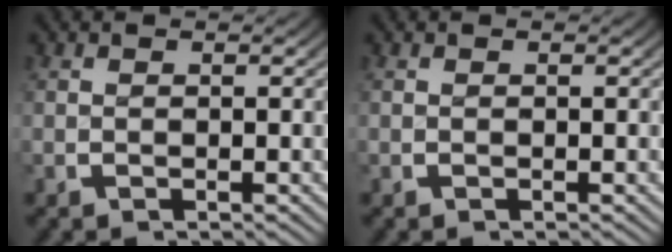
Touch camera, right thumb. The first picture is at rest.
{"total": 0.0}